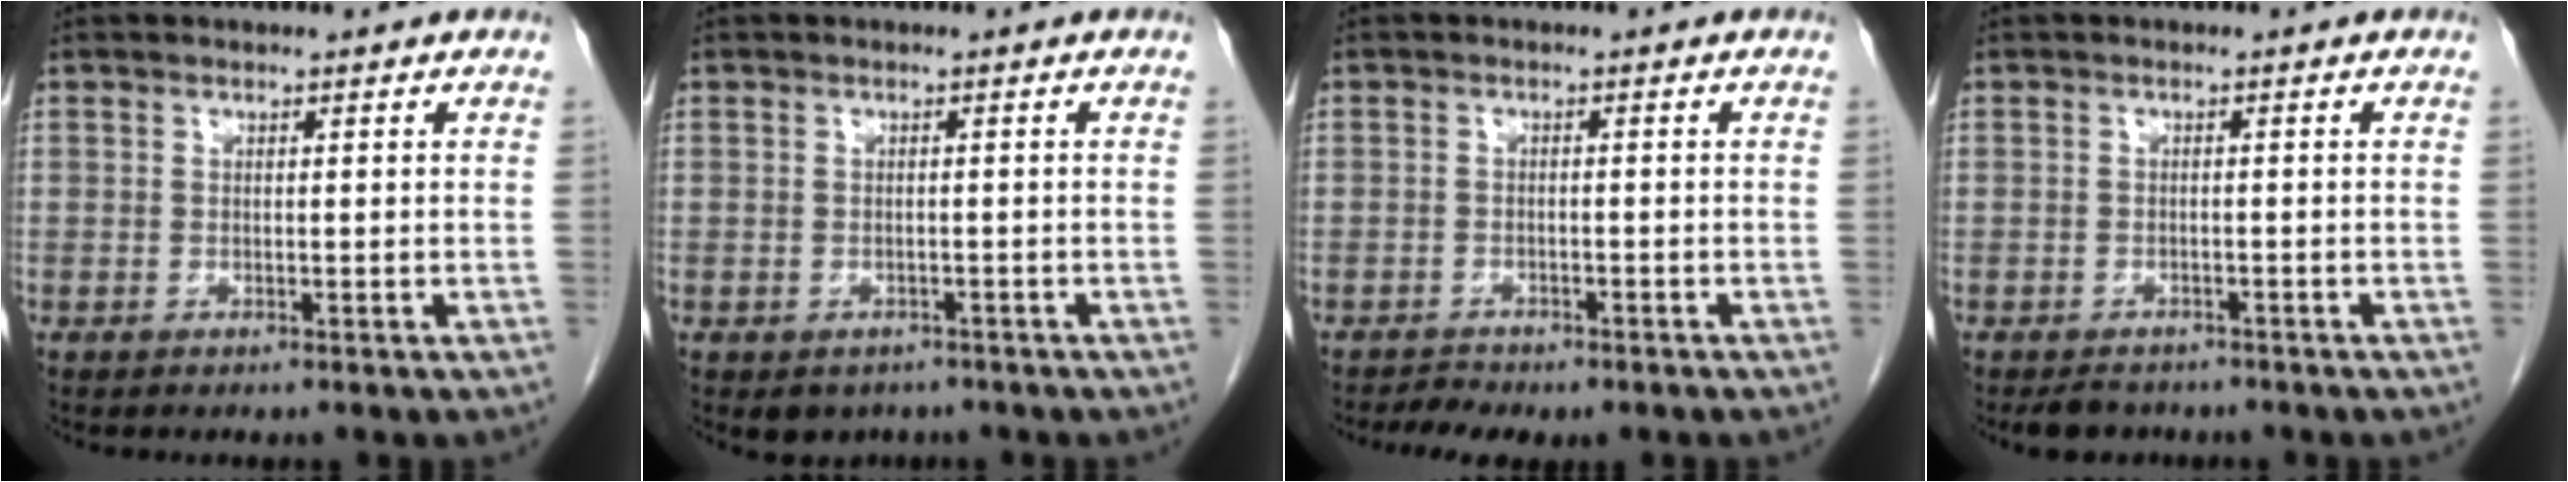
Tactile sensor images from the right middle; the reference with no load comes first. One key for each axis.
{"total": 3.3, "fx": -2.5, "fy": 2.2, "fz": 0.7, "tx": -0.005, "ty": 0.003, "tz": -0.028}
{"total": 3.2, "fx": -2.7, "fy": 1.2, "fz": 1.3, "tx": -0.022, "ty": -0.004, "tz": -0.038}
{"total": 3.2, "fx": -2.8, "fy": 1.5, "fz": 0.6, "tx": -0.014, "ty": -0.002, "tz": -0.040}